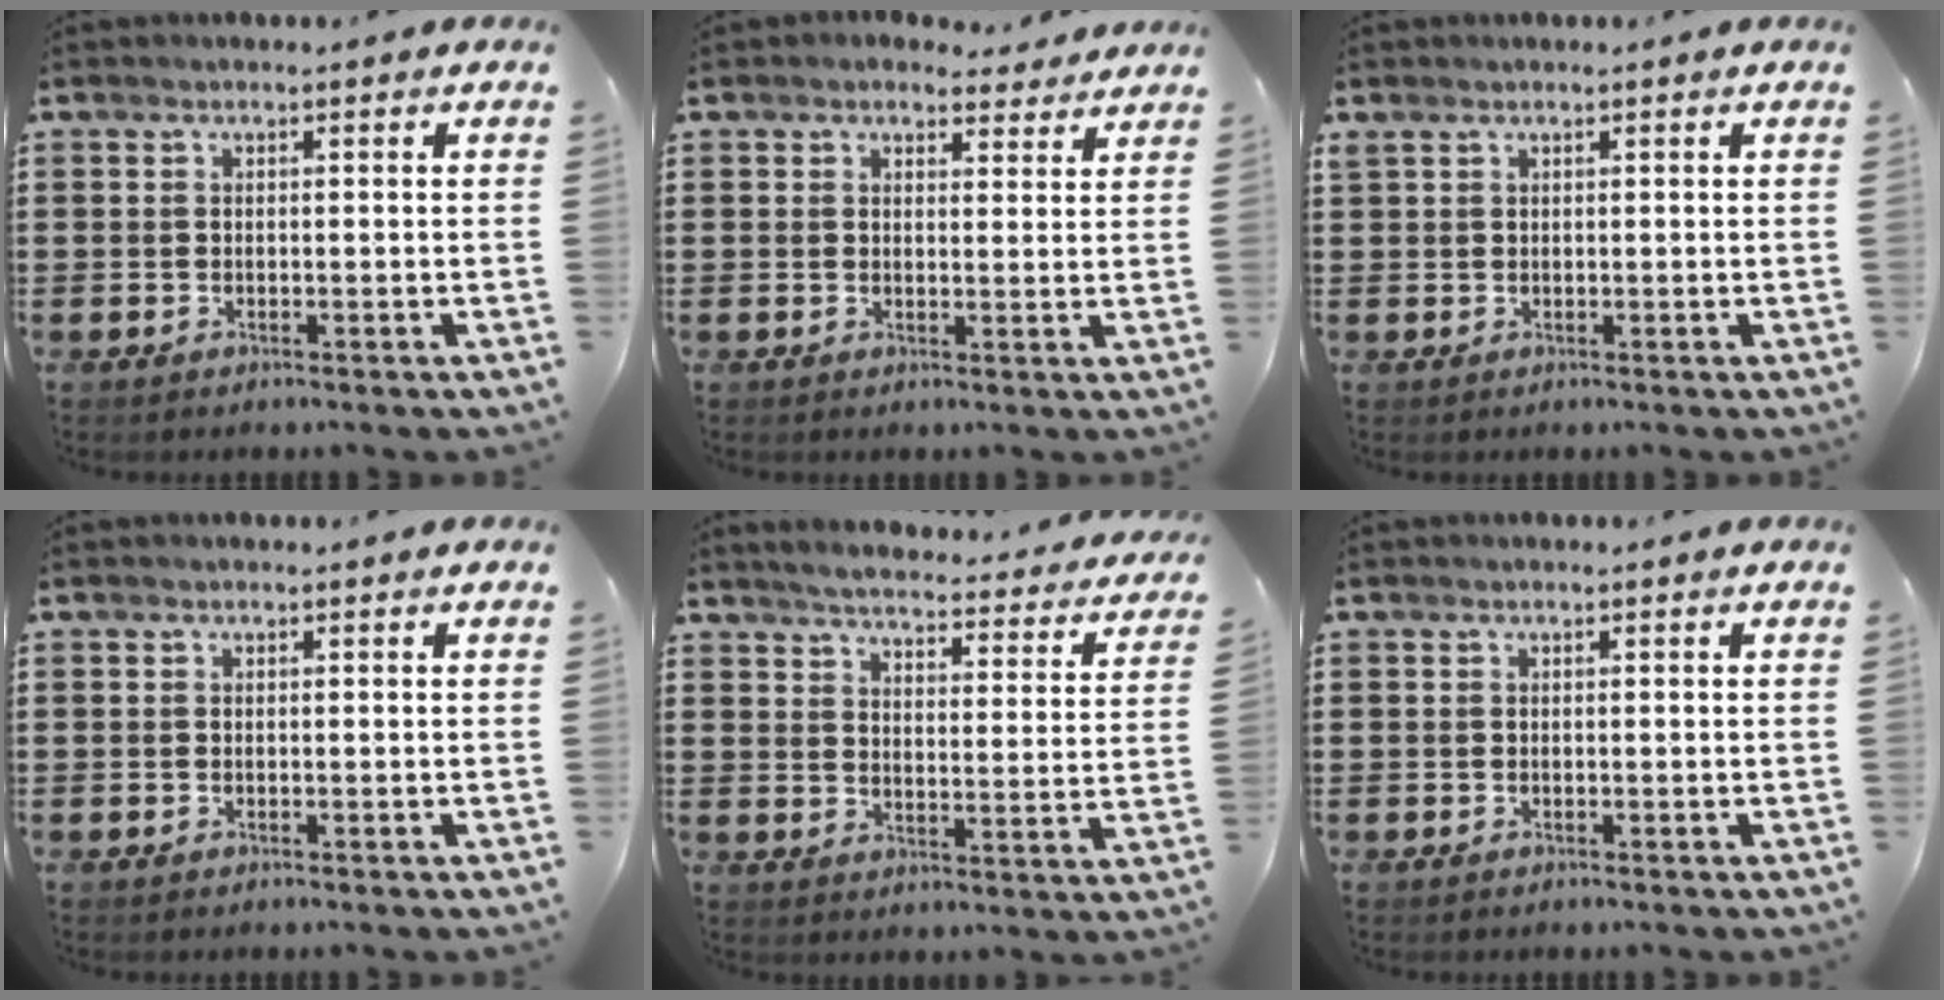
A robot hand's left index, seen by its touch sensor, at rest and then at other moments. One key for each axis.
{"total": 3.3, "fx": 3.0, "fy": 1.3, "fz": 0.7, "tx": -0.014, "ty": -0.007, "tz": 0.053}
{"total": 0.8, "fx": 0.6, "fy": 0.4, "fz": 0.4, "tx": -0.011, "ty": 0.002, "tz": 0.012}
{"total": 0.0}
{"total": 3.9, "fx": 3.8, "fy": -0.1, "fz": 1.0, "tx": -0.041, "ty": -0.033, "tz": 0.058}
{"total": 0.0}